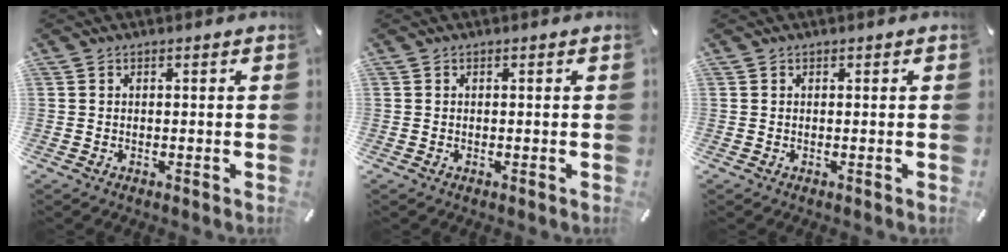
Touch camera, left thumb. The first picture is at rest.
{"total": 0.0}
{"total": 0.0}